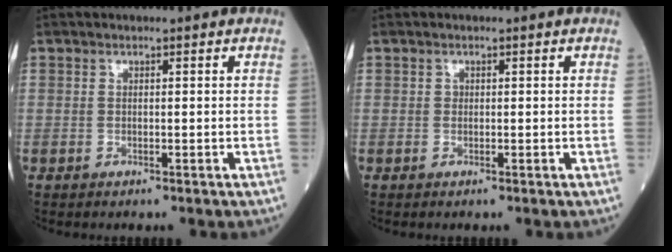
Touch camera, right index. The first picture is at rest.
{"total": 0.0}